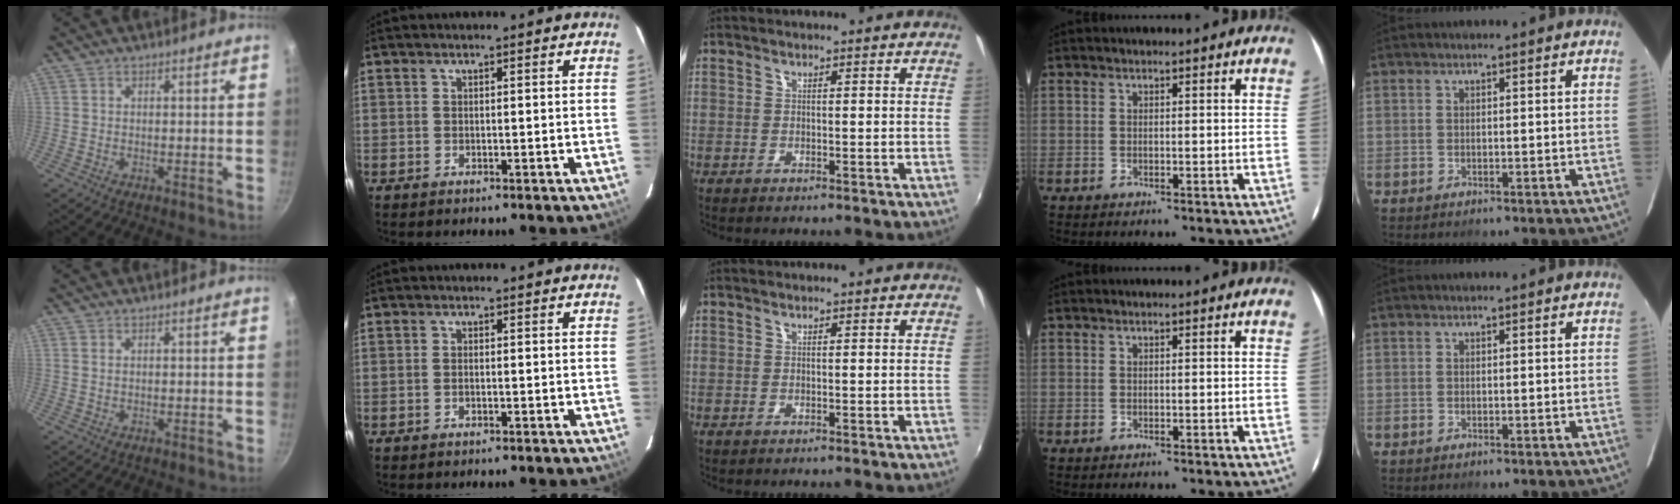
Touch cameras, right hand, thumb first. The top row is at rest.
{"thumb": {"total": 0.6, "force": [0.2, 0.3, 0.4], "torque": [-0.008, 0.000, 0.005]}, "index": {"total": 0.7, "force": [-0.1, 0.3, 0.6], "torque": [-0.013, 0.001, -0.004]}}